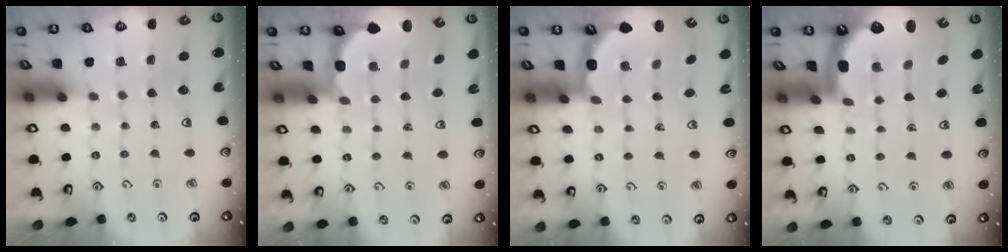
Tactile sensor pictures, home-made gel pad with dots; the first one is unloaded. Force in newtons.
{"total": 2.4, "press": 1.8, "slide": 1.6}
{"total": 3.2, "press": 2.7, "slide": 1.7}
{"total": 1.5, "press": 1.4, "slide": 0.6}